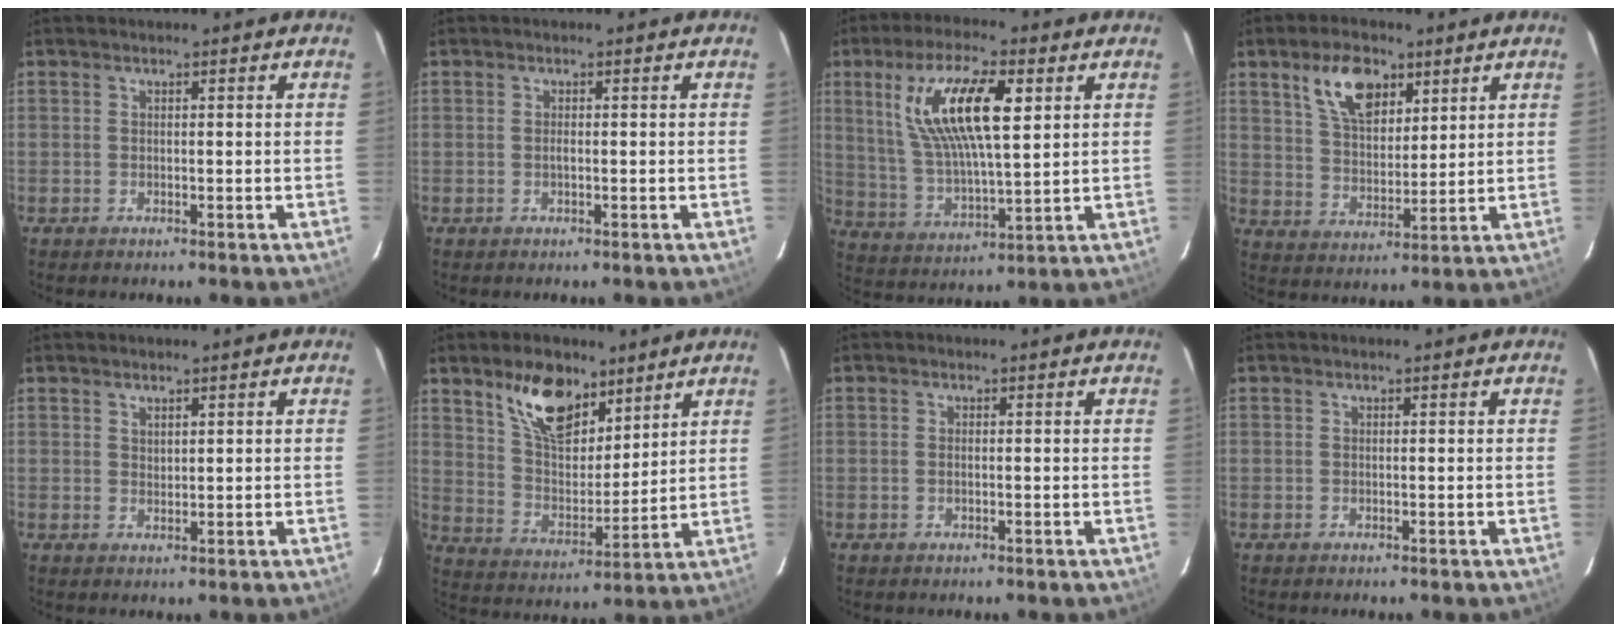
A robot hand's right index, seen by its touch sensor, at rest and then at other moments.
{"total": 0.9, "force": [-0.2, 0.1, 0.8], "torque": [-0.017, 0.001, -0.003]}
{"total": 16.1, "force": [5.8, 5.0, 14.2], "torque": [-0.270, 0.009, 0.115]}
{"total": 10.5, "force": [5.8, 5.6, 6.7], "torque": [-0.120, 0.015, 0.110]}
{"total": 1.4, "force": [1.1, 0.6, 0.5], "torque": [-0.005, 0.001, 0.020]}
{"total": 13.5, "force": [8.7, 6.8, 7.8], "torque": [-0.134, 0.010, 0.162]}
{"total": 0.8, "force": [-0.1, 0.3, 0.8], "torque": [-0.016, 0.001, -0.003]}
{"total": 0.0}